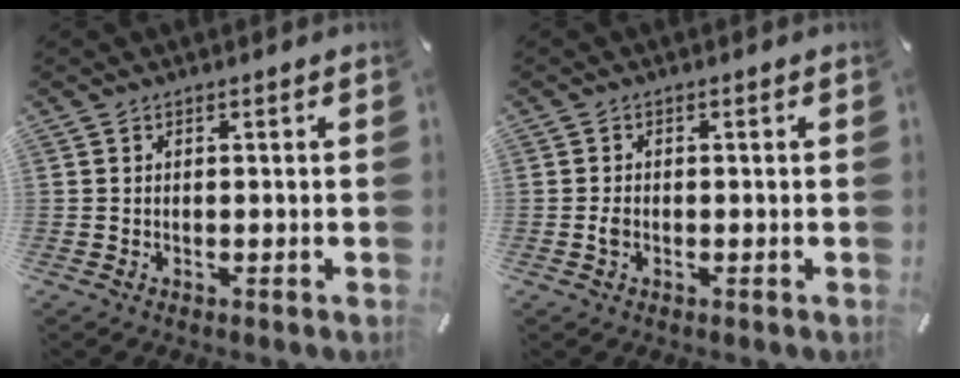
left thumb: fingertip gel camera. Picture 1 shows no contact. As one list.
[{"total": 1.4, "force": [-0.4, 0.9, 1.0], "torque": [-0.018, 0.003, -0.009]}]